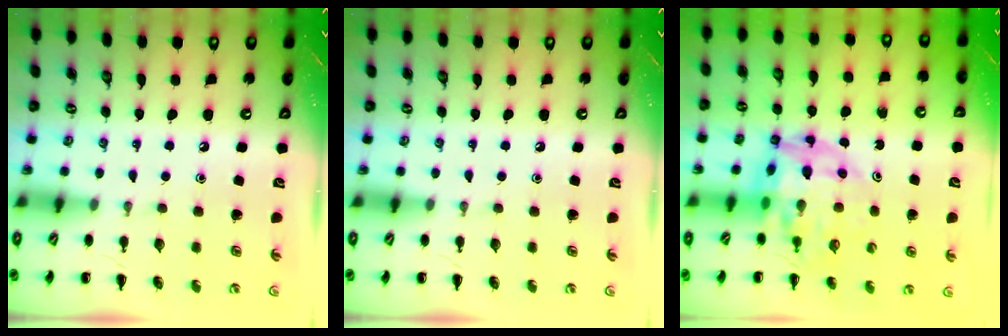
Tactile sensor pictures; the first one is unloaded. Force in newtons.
{"total": 0.0}
{"total": 12.6, "press": 12.0, "slide": 3.8}